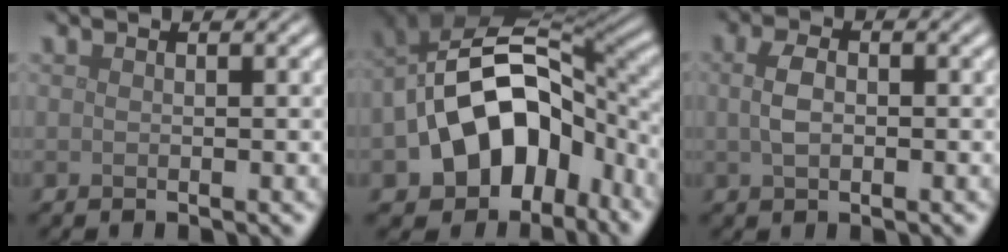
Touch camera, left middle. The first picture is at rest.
{"total": 13.3, "force": [-4.7, 9.0, 8.6], "torque": [-0.136, -0.006, -0.088]}
{"total": 2.4, "force": [0.1, 1.4, 1.9], "torque": [-0.042, 0.001, 0.000]}